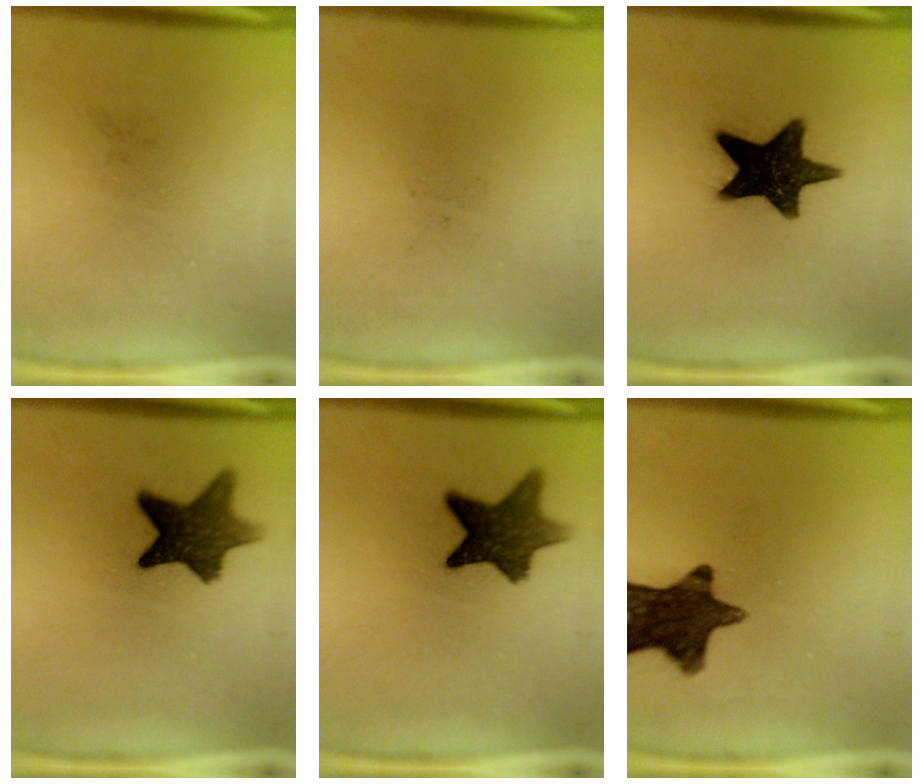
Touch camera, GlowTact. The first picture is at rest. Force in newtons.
{"total": 0.0}
{"total": 15.4}
{"total": 11.0}
{"total": 11.0}
{"total": 14.0}